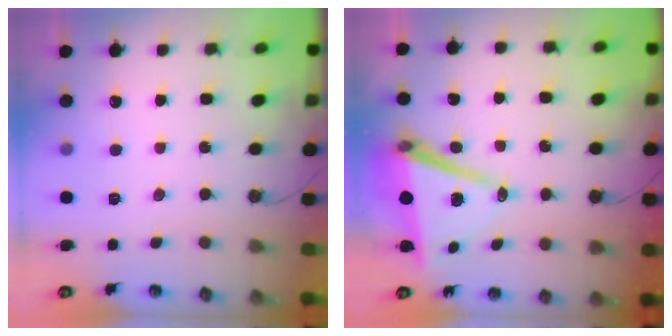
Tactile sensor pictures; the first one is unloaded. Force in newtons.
{"total": 9.5, "press": 8.6, "slide": 3.9}